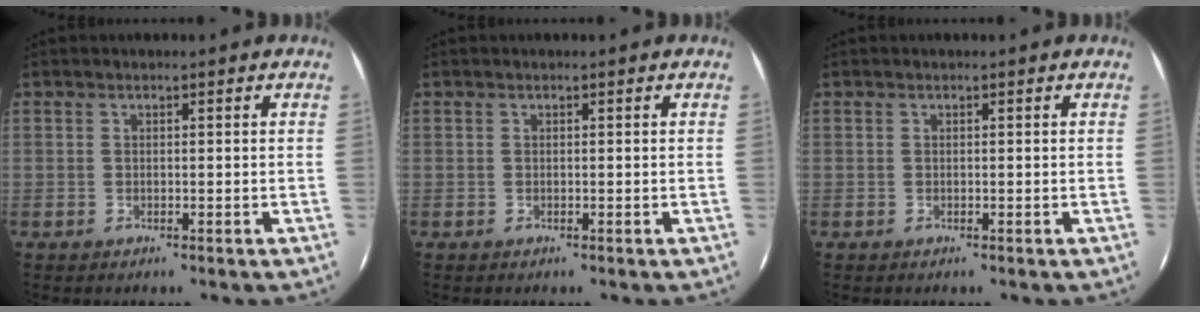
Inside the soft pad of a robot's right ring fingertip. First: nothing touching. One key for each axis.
{"total": 0.0}
{"total": 0.0}